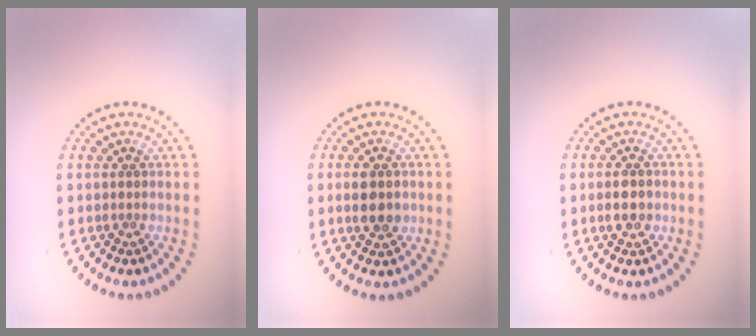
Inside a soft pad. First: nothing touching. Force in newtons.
{"total": 3.0, "press": 3.0, "slide": 0.2}
{"total": 2.5, "press": 2.5, "slide": 0.2}